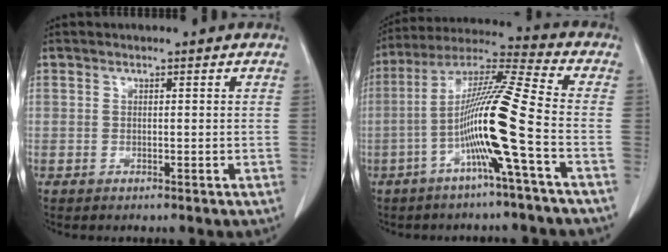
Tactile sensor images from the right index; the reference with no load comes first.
{"total": 13.8, "force": [-4.1, -1.7, 13.0], "torque": [-0.242, 0.007, -0.086]}